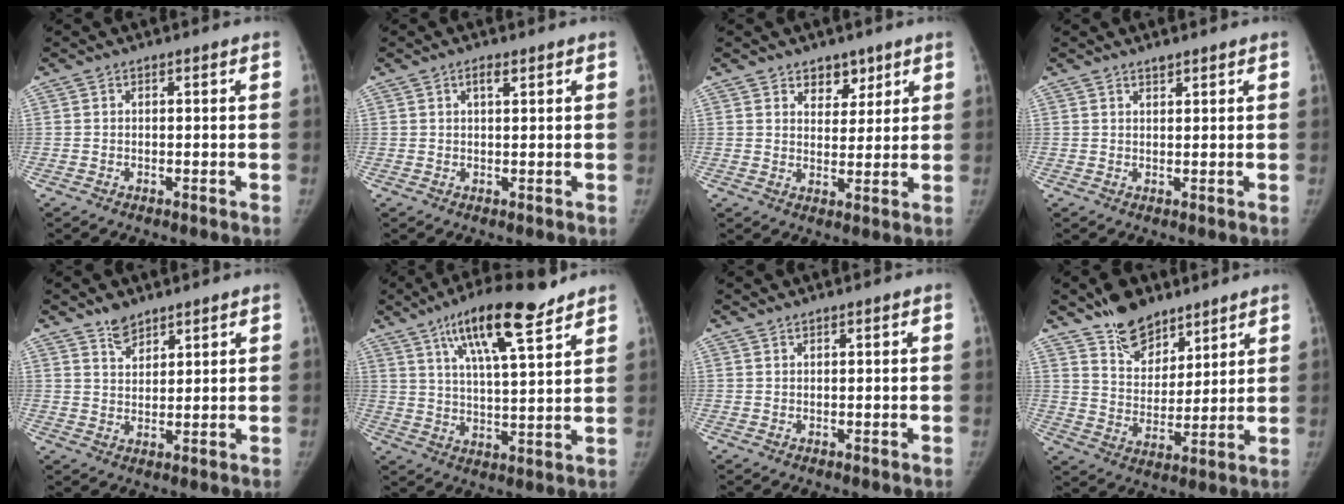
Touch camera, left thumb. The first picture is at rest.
{"total": 1.9, "force": [1.1, 0.6, 1.5], "torque": [-0.025, -0.001, 0.019]}
{"total": 5.0, "force": [3.4, 3.2, 1.9], "torque": [0.003, -0.022, 0.054]}
{"total": 1.4, "force": [1.2, 0.4, 0.5], "torque": [0.001, -0.008, 0.020]}
{"total": 4.0, "force": [3.3, 1.9, 1.3], "torque": [-0.004, -0.024, 0.062]}
{"total": 15.4, "force": [9.7, 3.7, 11.4], "torque": [-0.175, -0.036, 0.165]}
{"total": 0.7, "force": [0.7, 0.0, 0.2], "torque": [0.000, 0.004, 0.015]}
{"total": 11.8, "force": [8.9, 6.2, 4.6], "torque": [-0.036, -0.058, 0.159]}